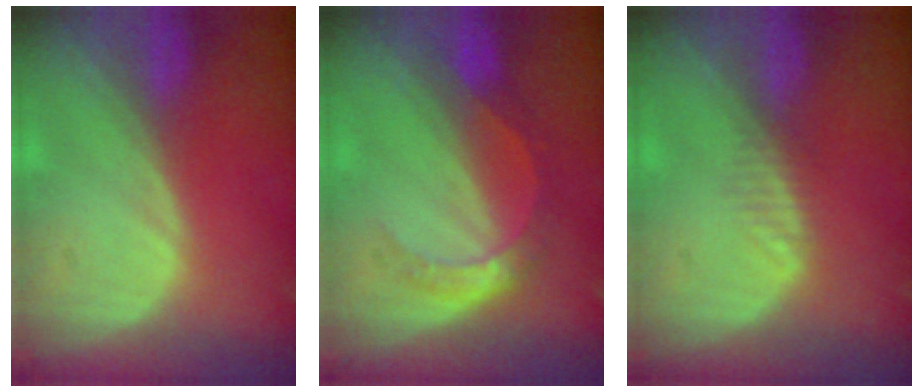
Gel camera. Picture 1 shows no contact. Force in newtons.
{"total": 5.4, "press": 4.8, "slide": 2.4}
{"total": 1.7, "press": 1.4, "slide": 1.0}